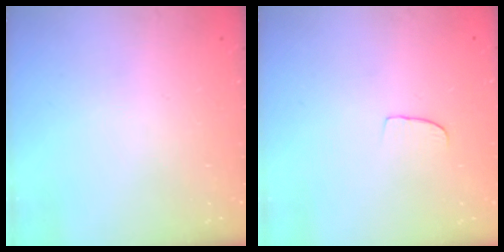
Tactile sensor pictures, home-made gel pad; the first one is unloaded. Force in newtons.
{"total": 3.7, "press": 3.7, "slide": 0.3}